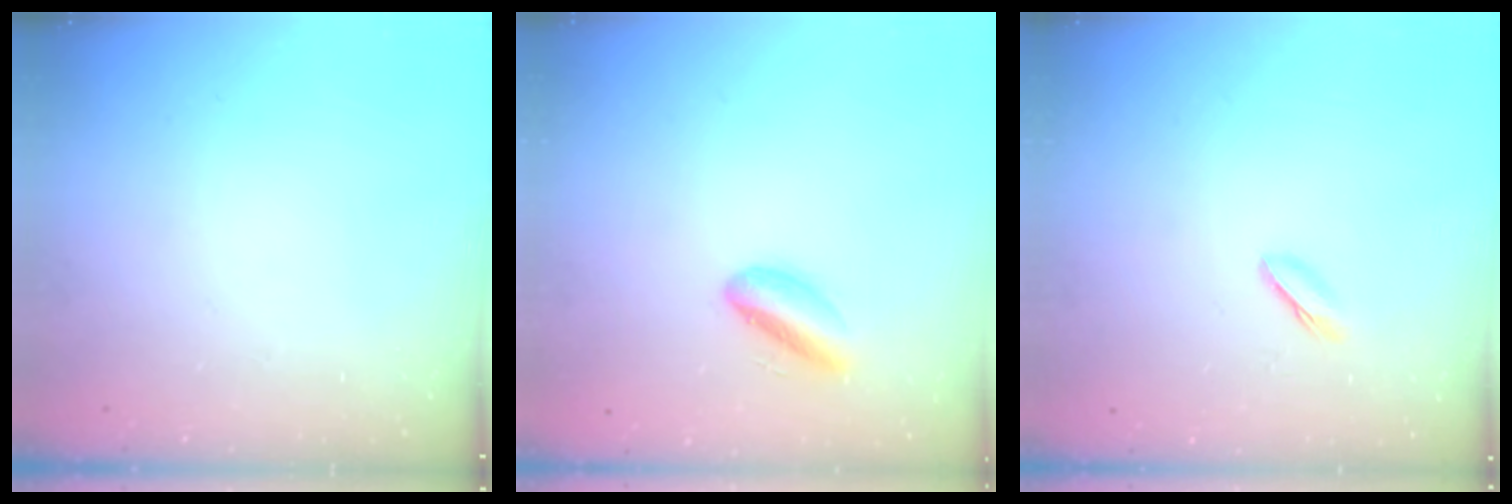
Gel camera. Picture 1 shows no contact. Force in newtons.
{"total": 6.8, "press": 6.4, "slide": 2.1}
{"total": 2.5, "press": 2.4, "slide": 0.8}